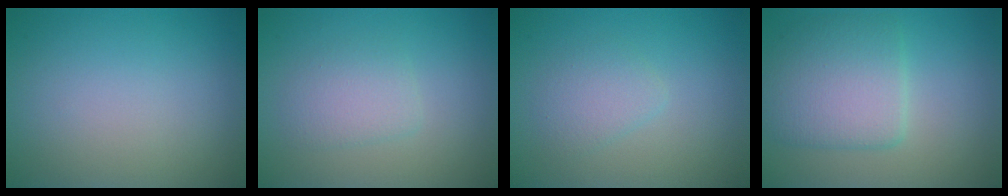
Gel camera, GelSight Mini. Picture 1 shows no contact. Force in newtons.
{"total": 2.1, "press": 2.1, "slide": 0.1}
{"total": 1.9, "press": 1.9, "slide": 0.1}
{"total": 5.2, "press": 5.2, "slide": 0.5}